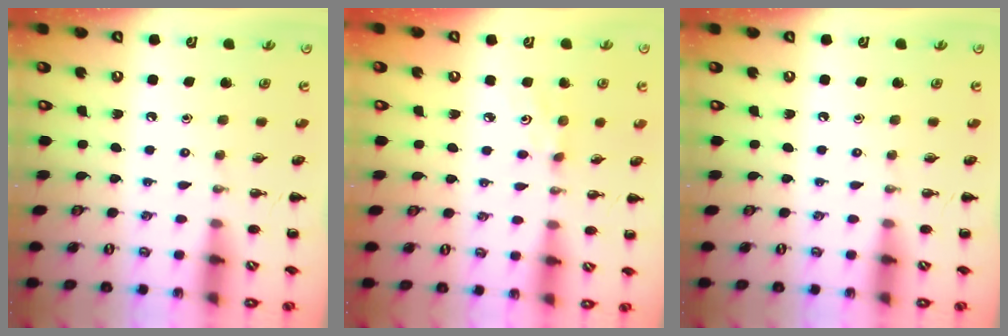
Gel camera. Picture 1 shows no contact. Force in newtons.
{"total": 2.7, "press": 2.7, "slide": 0.5}
{"total": 0.0}